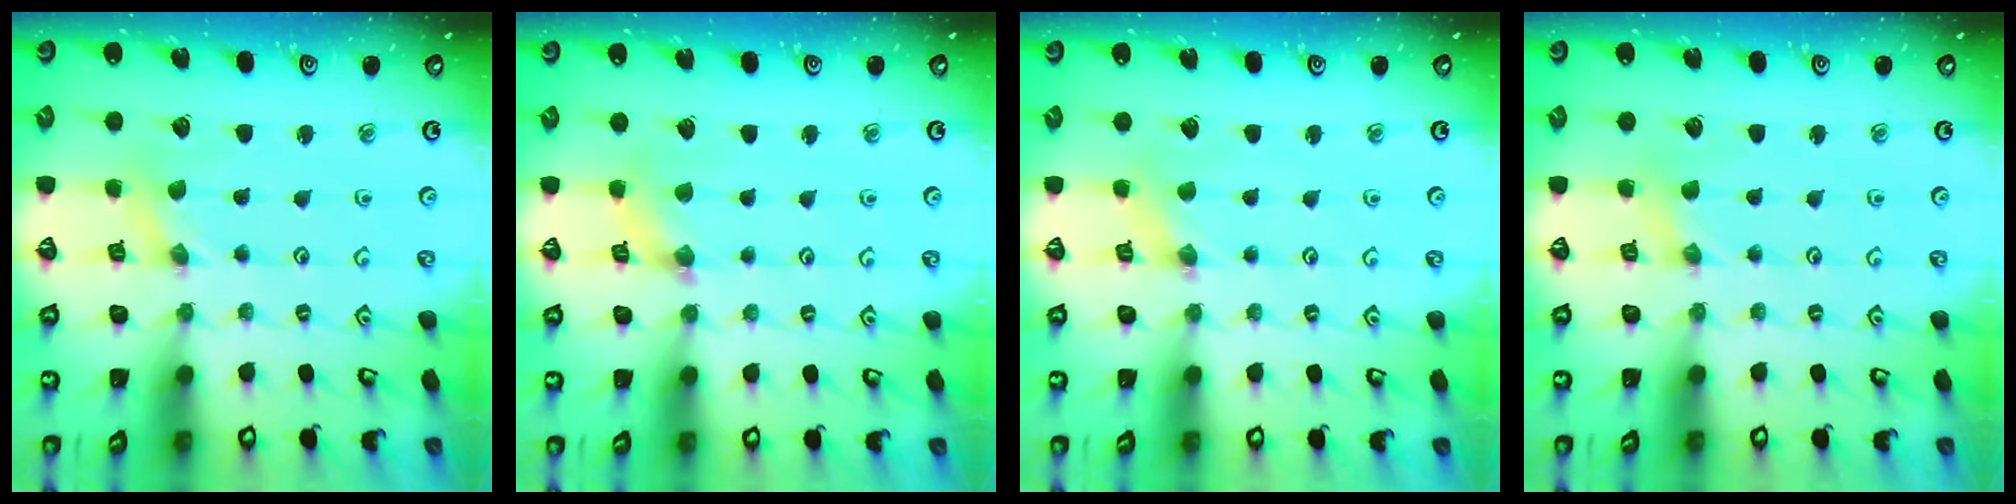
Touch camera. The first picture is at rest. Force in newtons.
{"total": 2.4, "press": 2.4, "slide": 0.2}
{"total": 0.6, "press": 0.6, "slide": 0.2}
{"total": 0.7, "press": 0.7, "slide": 0.1}